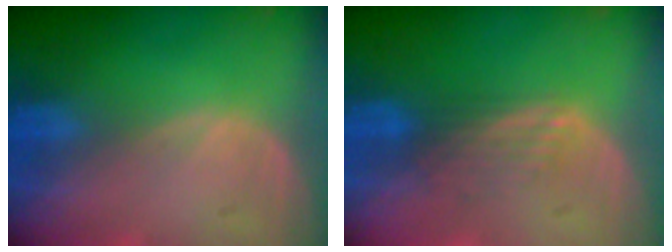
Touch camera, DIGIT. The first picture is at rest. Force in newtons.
{"total": 3.5, "press": 2.9, "slide": 2.1}